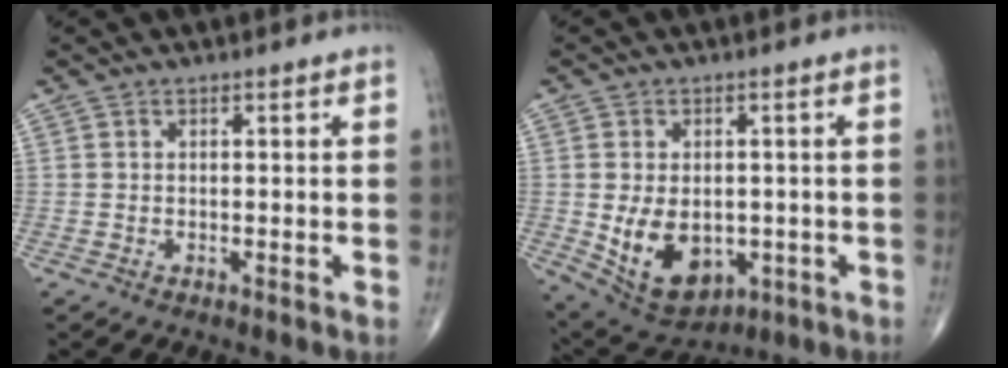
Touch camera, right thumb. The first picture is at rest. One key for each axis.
{"total": 12.1, "fx": -2.3, "fy": 8.2, "fz": 8.6, "tx": -0.115, "ty": -0.001, "tz": -0.012}